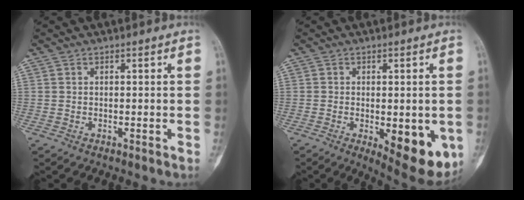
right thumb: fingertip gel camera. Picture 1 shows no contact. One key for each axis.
{"total": 12.5, "fx": -3.4, "fy": 5.0, "fz": 10.9, "tx": -0.123, "ty": -0.016, "tz": -0.032}